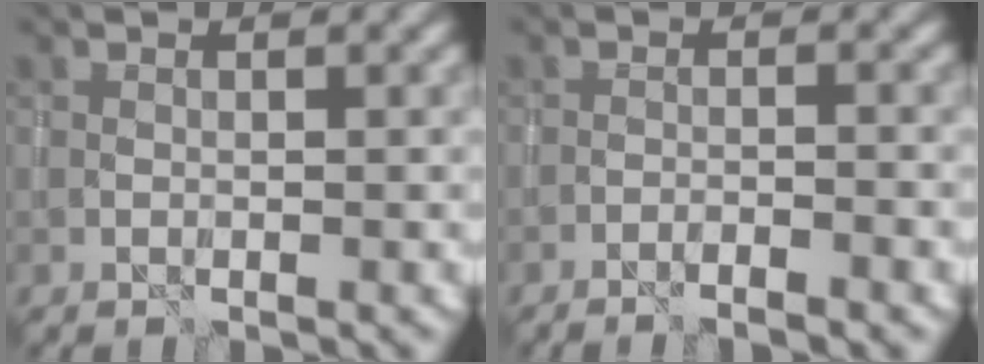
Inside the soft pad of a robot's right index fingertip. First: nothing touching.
{"total": 2.3, "force": [-1.8, 0.2, 1.4], "torque": [-0.025, 0.006, -0.036]}